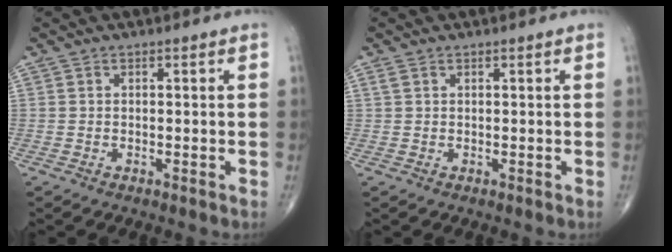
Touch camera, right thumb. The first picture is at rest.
{"total": 0.8, "force": [0.5, 0.4, 0.5], "torque": [-0.014, 0.011, 0.013]}